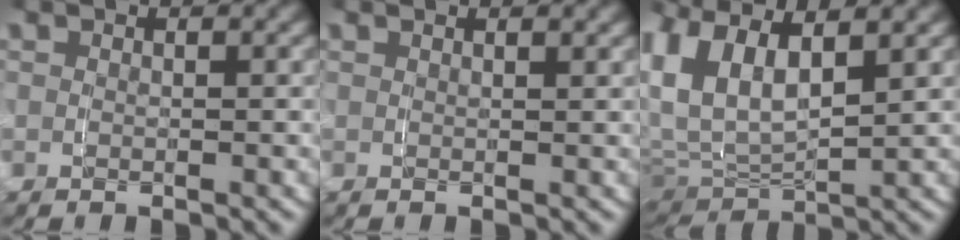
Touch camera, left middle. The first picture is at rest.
{"total": 0.6, "force": [0.6, -0.3, 0.0], "torque": [-0.003, 0.000, 0.010]}
{"total": 11.9, "force": [2.4, 9.0, 7.3], "torque": [-0.205, -0.006, 0.037]}